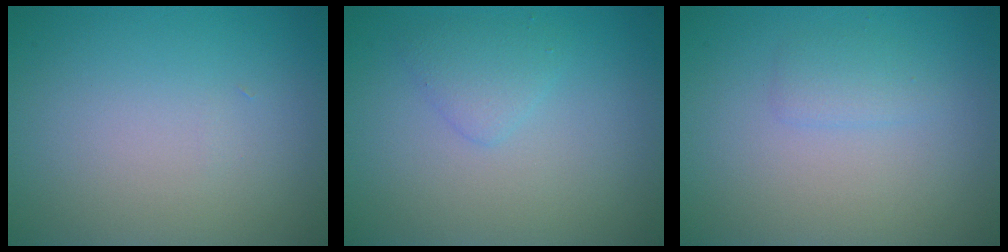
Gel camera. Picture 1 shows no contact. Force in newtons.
{"total": 1.7, "press": 1.7, "slide": 0.2}
{"total": 1.2, "press": 1.2, "slide": 0.0}